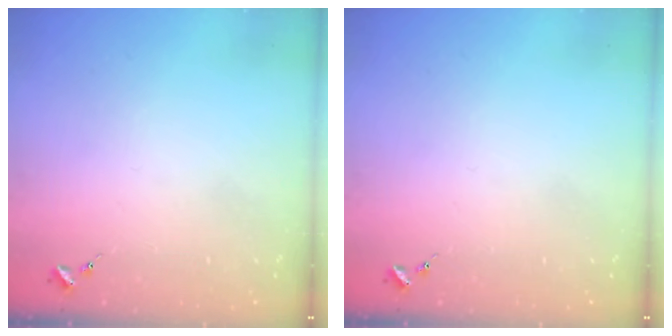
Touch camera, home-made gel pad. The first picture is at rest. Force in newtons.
{"total": 0.0}